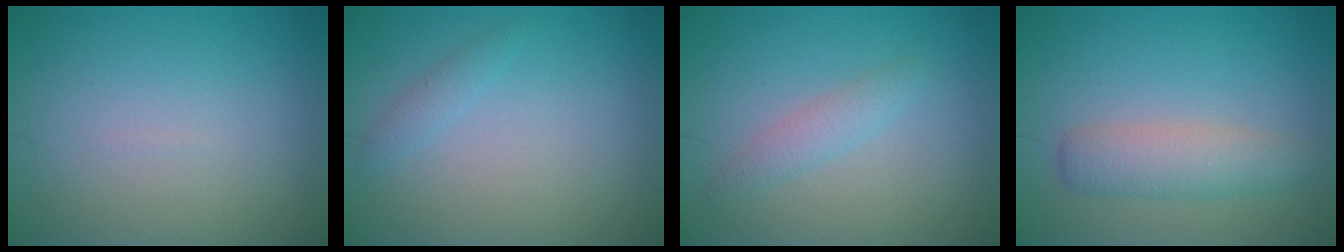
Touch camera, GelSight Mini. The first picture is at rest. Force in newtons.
{"total": 1.0, "press": 1.0, "slide": 0.1}
{"total": 1.7, "press": 1.7, "slide": 0.1}
{"total": 3.3, "press": 3.3, "slide": 0.1}